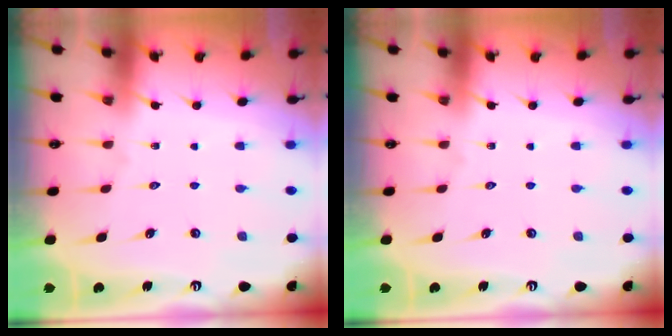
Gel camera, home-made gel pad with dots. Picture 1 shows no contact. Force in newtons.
{"total": 0.0}